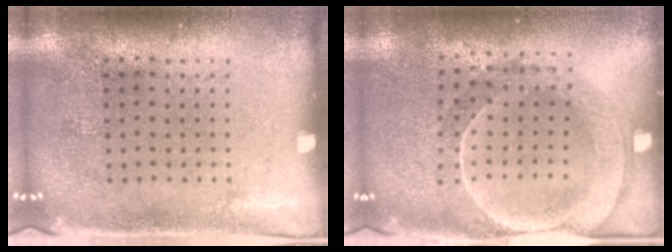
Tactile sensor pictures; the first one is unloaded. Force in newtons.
{"total": 2.0, "press": 1.9, "slide": 0.7}